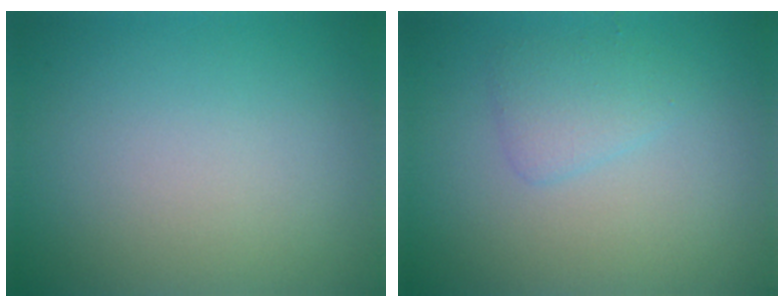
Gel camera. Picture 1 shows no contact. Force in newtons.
{"total": 1.8, "press": 1.8, "slide": 0.1}